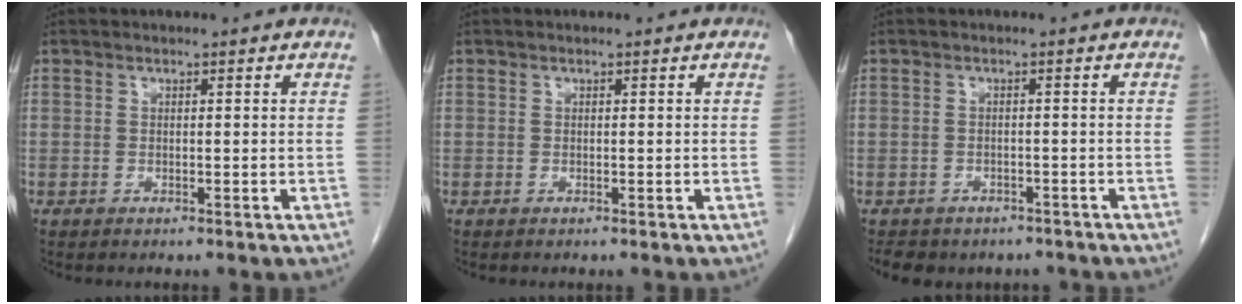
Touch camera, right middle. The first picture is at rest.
{"total": 0.0}
{"total": 7.1, "force": [-5.7, 3.8, 1.9], "torque": [-0.026, 0.007, -0.069]}